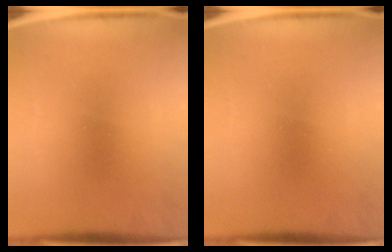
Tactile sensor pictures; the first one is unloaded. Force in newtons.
{"total": 0.0}